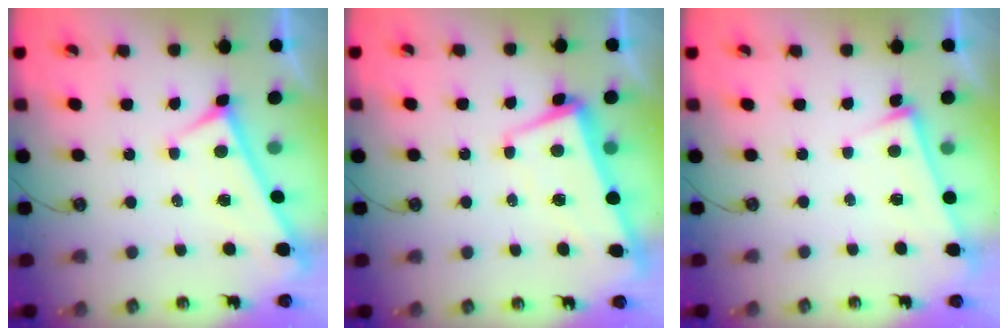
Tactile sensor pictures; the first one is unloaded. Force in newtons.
{"total": 1.6, "press": 0.1, "slide": 1.5}
{"total": 2.8, "press": 2.8, "slide": 0.5}